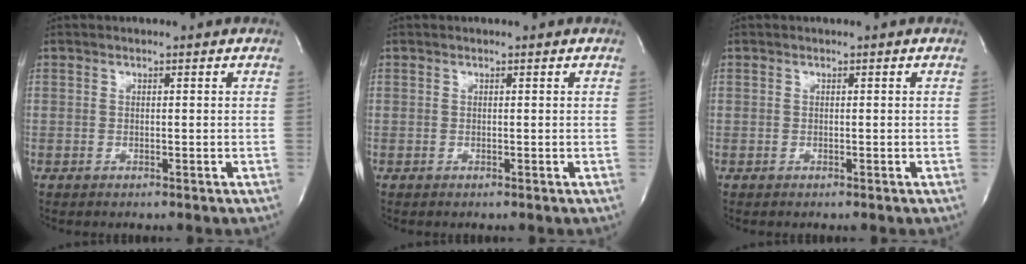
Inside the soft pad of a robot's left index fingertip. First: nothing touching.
{"total": 0.0}
{"total": 0.0}